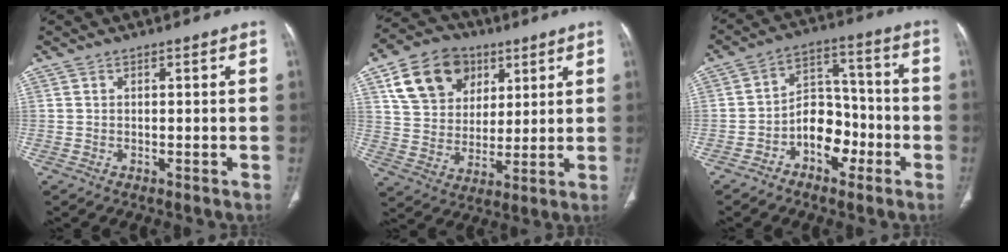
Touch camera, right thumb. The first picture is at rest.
{"total": 15.5, "force": [7.0, 11.8, 7.2], "torque": [-0.101, -0.010, 0.126]}
{"total": 9.7, "force": [-4.1, 6.8, 5.6], "torque": [-0.047, 0.053, -0.073]}